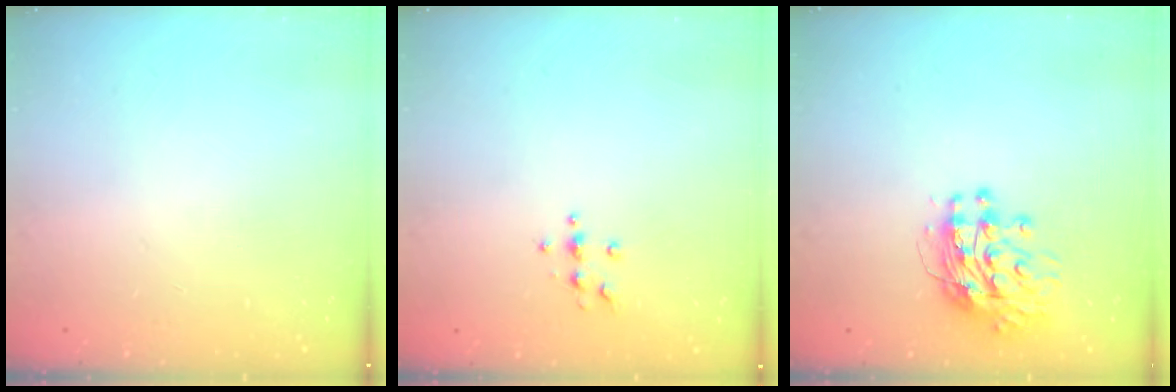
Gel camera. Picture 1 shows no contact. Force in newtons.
{"total": 3.9, "press": 3.8, "slide": 0.5}
{"total": 10.8, "press": 10.8, "slide": 0.8}